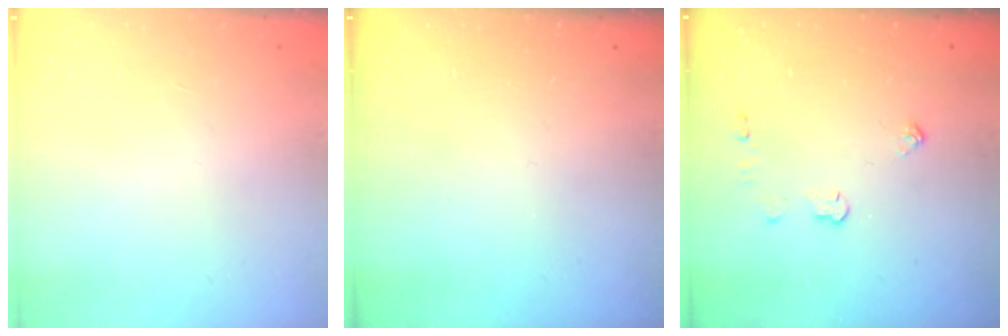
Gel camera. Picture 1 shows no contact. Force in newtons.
{"total": 0.0}
{"total": 3.6, "press": 3.6, "slide": 0.5}